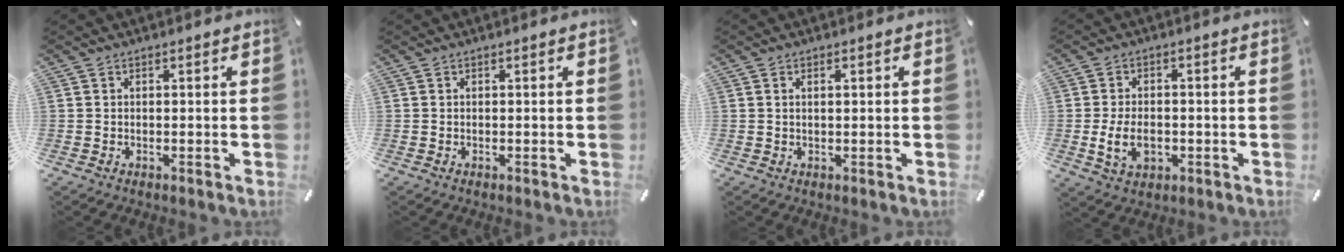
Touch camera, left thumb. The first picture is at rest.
{"total": 0.0}
{"total": 1.2, "force": [0.3, 0.4, 1.0], "torque": [-0.020, 0.001, 0.005]}
{"total": 7.2, "force": [-1.7, 4.8, 5.0], "torque": [-0.106, -0.001, -0.034]}